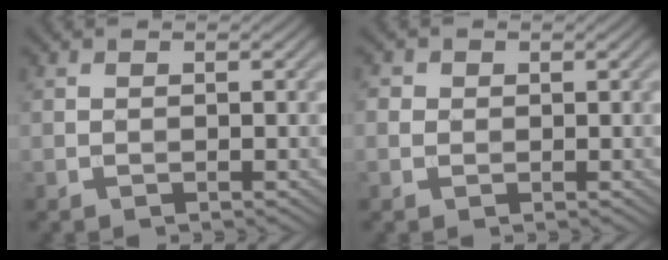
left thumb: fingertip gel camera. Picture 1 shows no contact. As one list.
[{"total": 1.3, "force": [0.2, 1.2, 0.4], "torque": [-0.008, 0.000, -0.003]}]